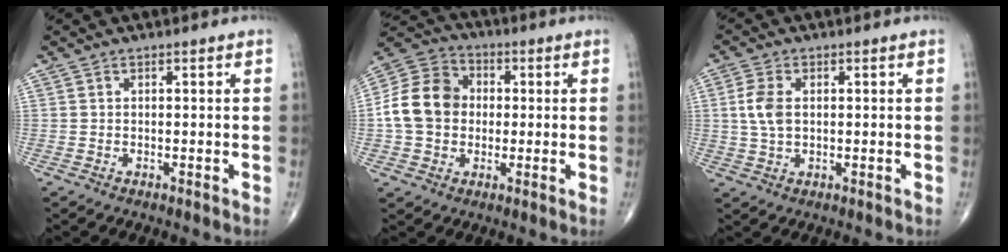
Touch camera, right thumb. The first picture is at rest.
{"total": 12.7, "force": [0.1, 10.5, 7.2], "torque": [-0.118, 0.029, -0.007]}
{"total": 5.3, "force": [0.7, 3.2, 4.2], "torque": [-0.092, 0.003, 0.013]}